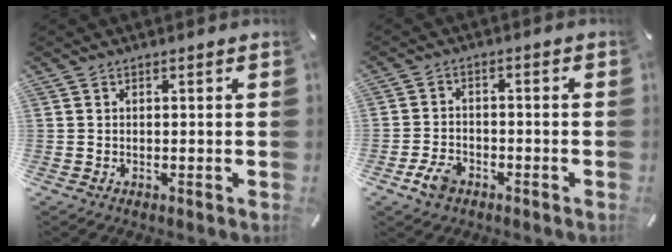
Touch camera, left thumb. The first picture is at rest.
{"total": 5.2, "force": [-3.0, 3.4, 2.6], "torque": [-0.064, 0.011, -0.058]}